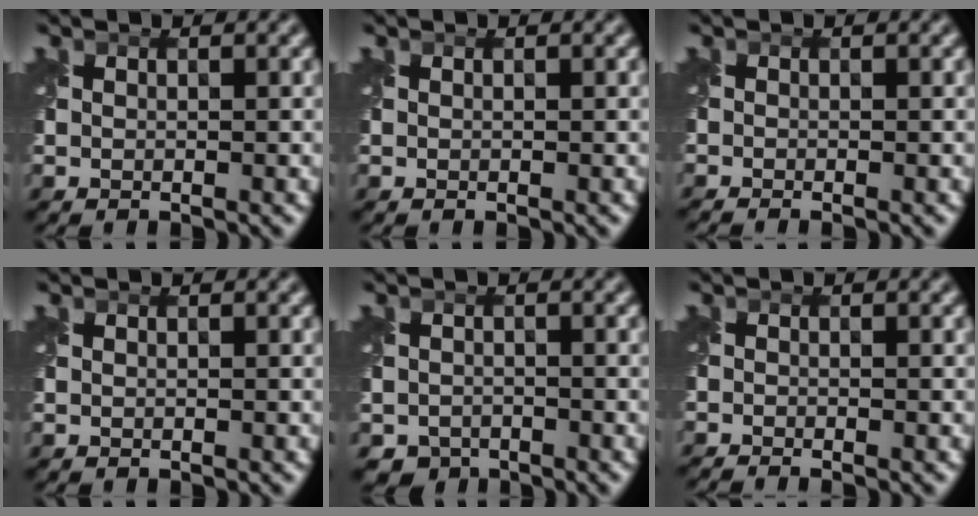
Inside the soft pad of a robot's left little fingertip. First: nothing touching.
{"total": 0.0}
{"total": 1.2, "force": [-1.1, 0.1, 0.5], "torque": [-0.003, -0.013, -0.022]}
{"total": 0.0}
{"total": 2.5, "force": [-1.9, 1.6, 0.3], "torque": [0.000, -0.013, -0.037]}
{"total": 1.8, "force": [-1.7, 0.1, 0.7], "torque": [-0.012, -0.012, -0.035]}